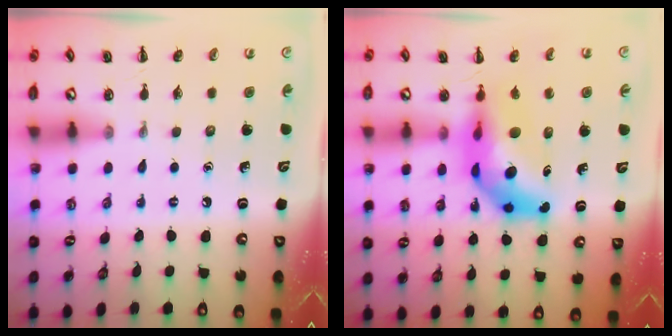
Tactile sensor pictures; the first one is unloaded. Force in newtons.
{"total": 11.8, "press": 11.2, "slide": 3.7}